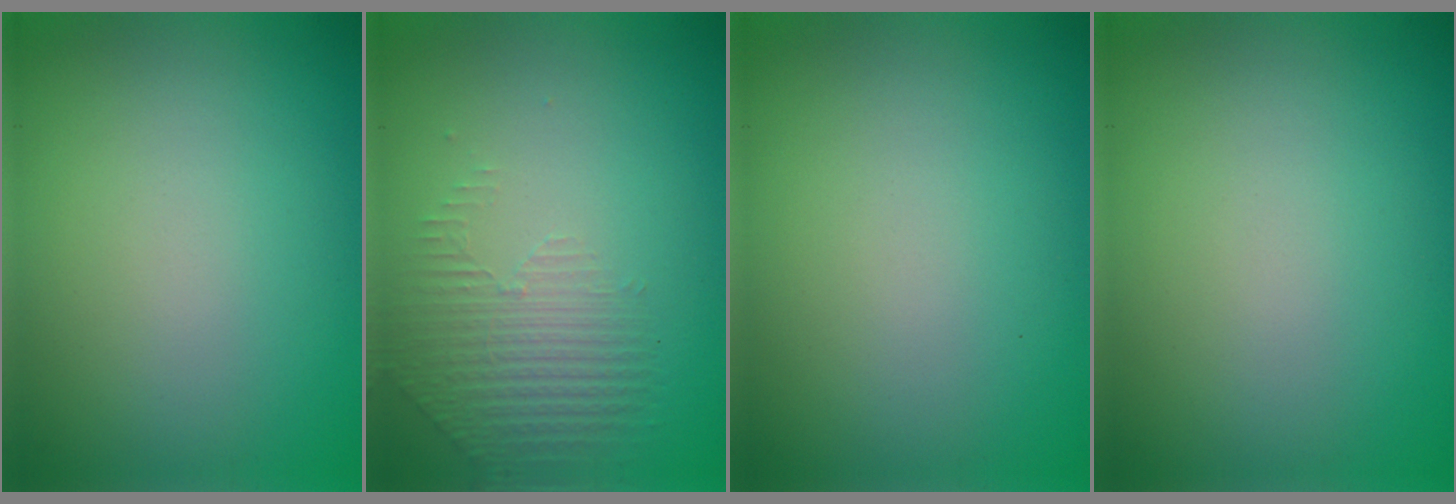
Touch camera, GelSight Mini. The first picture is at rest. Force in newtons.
{"total": 1.5, "press": 0.9, "slide": 1.2}
{"total": 0.0}
{"total": 0.0}